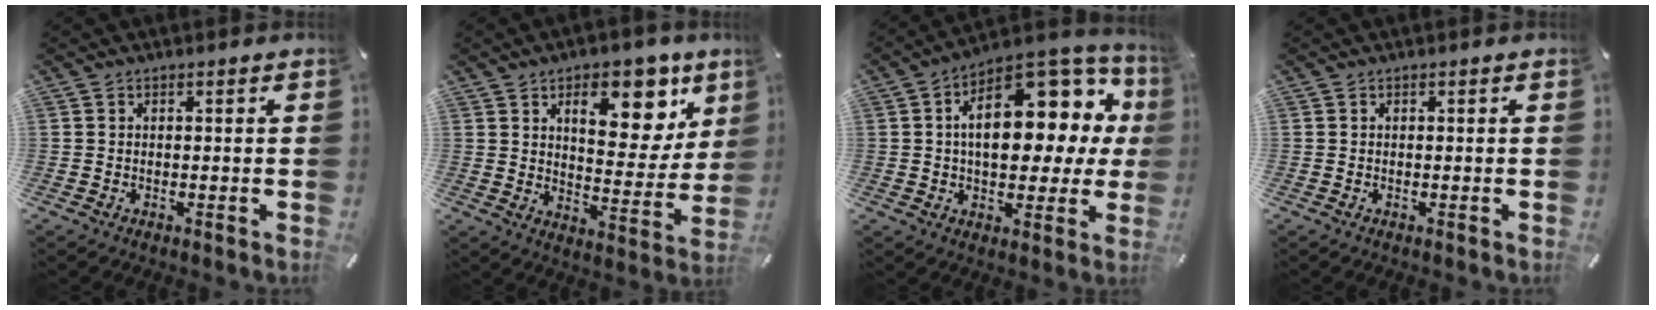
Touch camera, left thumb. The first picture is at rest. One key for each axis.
{"total": 14.9, "fx": 7.6, "fy": 8.4, "fz": 9.6, "tx": -0.115, "ty": -0.042, "tz": 0.125}
{"total": 19.4, "fx": 5.5, "fy": 11.2, "fz": 14.9, "tx": -0.201, "ty": -0.040, "tz": 0.090}
{"total": 0.0}